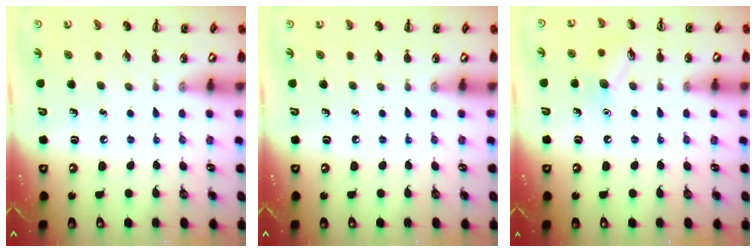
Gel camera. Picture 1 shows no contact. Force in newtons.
{"total": 0.0}
{"total": 8.3, "press": 8.3, "slide": 1.1}